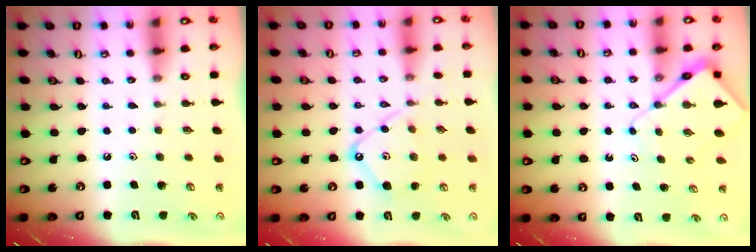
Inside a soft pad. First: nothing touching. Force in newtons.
{"total": 10.1, "press": 10.0, "slide": 1.0}
{"total": 7.7, "press": 7.7, "slide": 0.8}